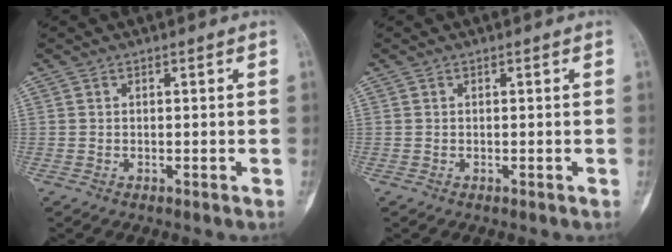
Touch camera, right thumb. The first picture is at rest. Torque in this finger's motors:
{"motor_torque": [0.00, 0.00, 0.01, 0.02, 0.00]}